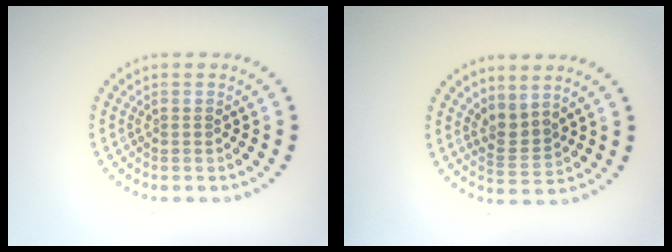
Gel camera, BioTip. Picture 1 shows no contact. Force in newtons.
{"total": 2.3, "press": 1.5, "slide": 1.7}